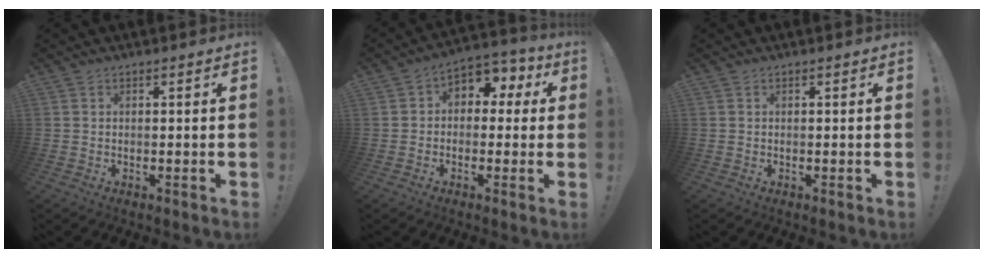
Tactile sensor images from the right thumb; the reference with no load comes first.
{"total": 5.9, "force": [0.5, 4.9, 3.1], "torque": [-0.043, 0.002, 0.014]}
{"total": 0.0}